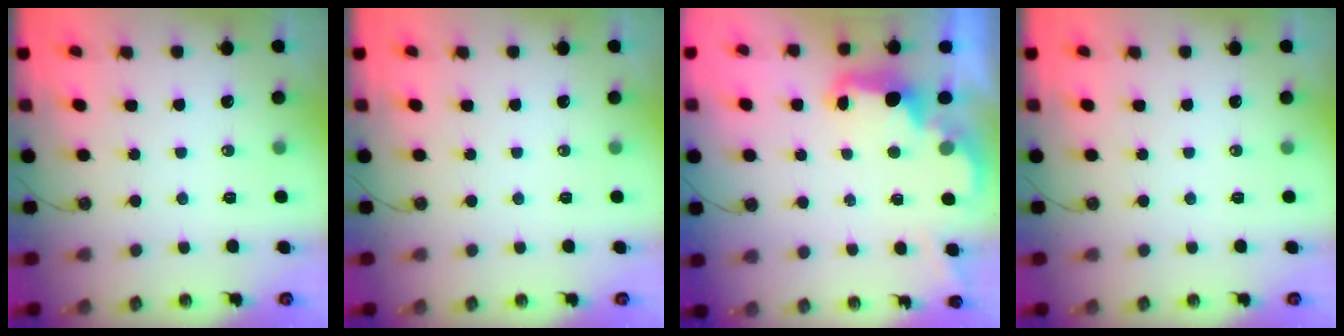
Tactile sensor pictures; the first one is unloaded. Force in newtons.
{"total": 0.0}
{"total": 2.9, "press": 2.8, "slide": 0.9}
{"total": 0.0}